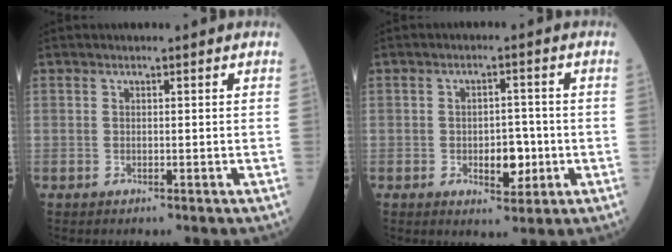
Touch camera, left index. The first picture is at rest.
{"total": 5.0, "force": [-1.2, 2.7, 4.1], "torque": [-0.055, 0.002, -0.012]}